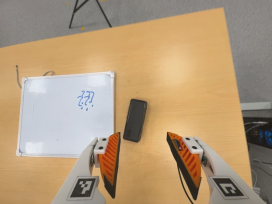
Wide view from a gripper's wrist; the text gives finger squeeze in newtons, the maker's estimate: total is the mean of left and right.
{"total": 0.0}